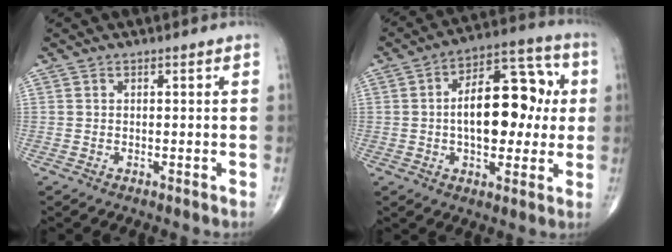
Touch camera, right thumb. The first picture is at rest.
{"total": 17.1, "force": [0.9, 9.2, 14.4], "torque": [-0.187, 0.028, 0.009]}